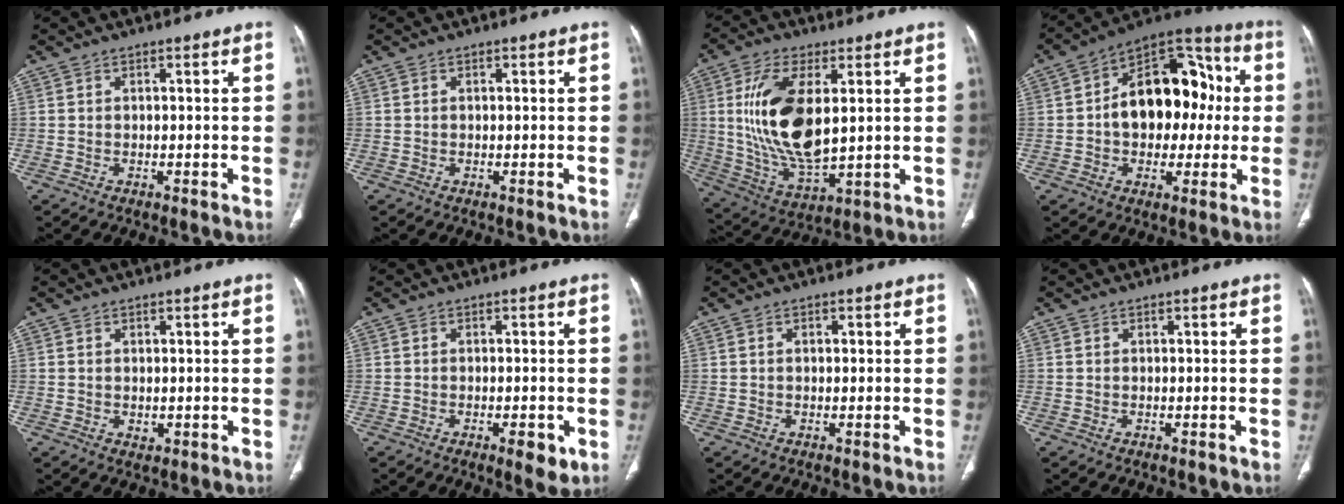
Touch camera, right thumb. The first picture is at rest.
{"total": 0.0}
{"total": 17.2, "force": [3.1, 8.0, 15.0], "torque": [-0.292, -0.021, 0.069]}
{"total": 19.7, "force": [0.9, 12.9, 14.9], "torque": [-0.169, 0.043, 0.008]}
{"total": 1.2, "force": [0.1, 0.9, 0.8], "torque": [-0.012, -0.003, 0.005]}
{"total": 4.4, "force": [-1.7, 1.6, 3.8], "torque": [-0.046, -0.004, -0.018]}
{"total": 0.6, "force": [0.1, 0.4, 0.5], "torque": [-0.011, 0.005, 0.002]}
{"total": 0.0}